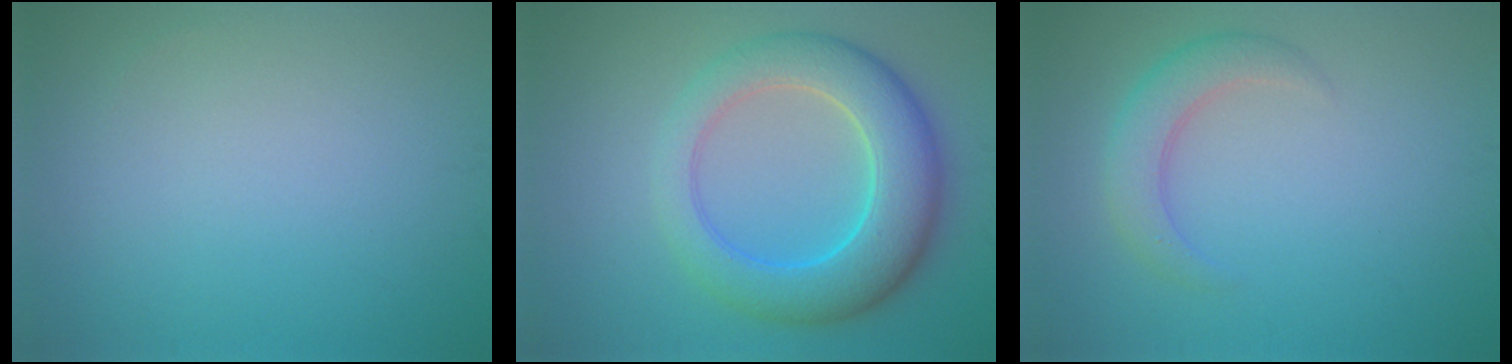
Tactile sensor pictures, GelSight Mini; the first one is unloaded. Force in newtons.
{"total": 7.6, "press": 7.6, "slide": 0.2}
{"total": 3.0, "press": 3.0, "slide": 0.1}